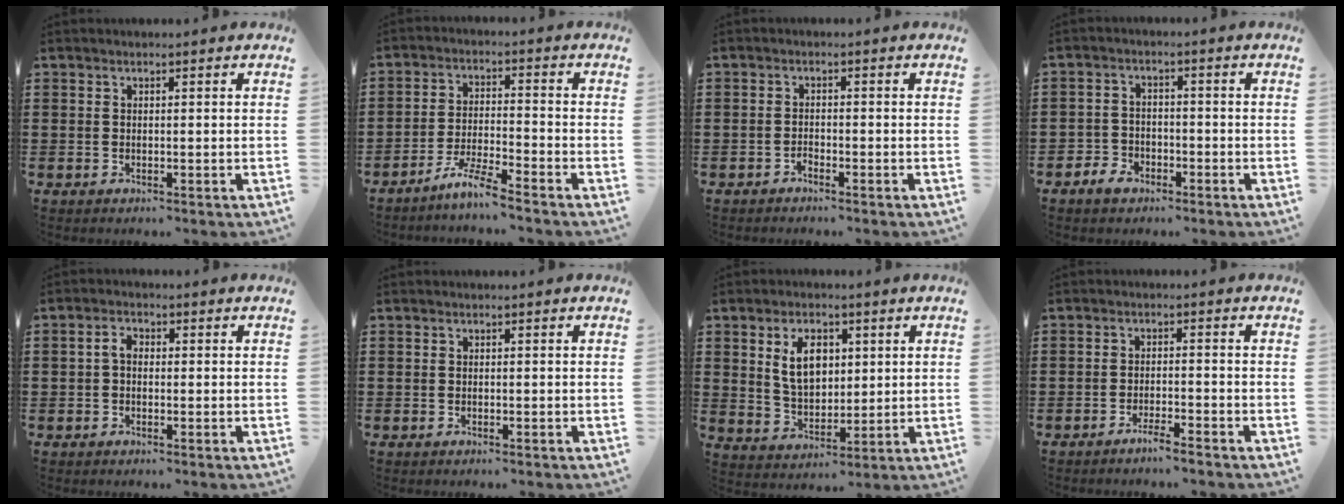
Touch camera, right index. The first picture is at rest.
{"total": 5.6, "force": [-5.0, -0.4, 2.5], "torque": [-0.063, -0.013, -0.098]}
{"total": 1.2, "force": [-1.1, 0.3, 0.3], "torque": [-0.009, 0.000, -0.022]}
{"total": 2.9, "force": [-2.2, 1.8, 0.7], "torque": [-0.018, 0.009, -0.046]}
{"total": 2.2, "force": [-0.2, 1.4, 1.8], "torque": [-0.042, 0.002, -0.008]}
{"total": 0.0}
{"total": 7.3, "force": [2.1, 4.6, 5.3], "torque": [-0.111, 0.006, 0.030]}
{"total": 2.5, "force": [-2.3, -0.2, 1.0], "torque": [-0.018, 0.003, -0.043]}